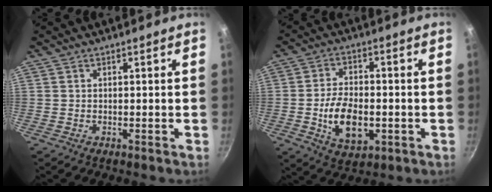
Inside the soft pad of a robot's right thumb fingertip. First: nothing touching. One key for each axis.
{"total": 10.9, "fx": -2.2, "fy": 6.3, "fz": 8.6, "tx": -0.138, "ty": 0.008, "tz": -0.034}